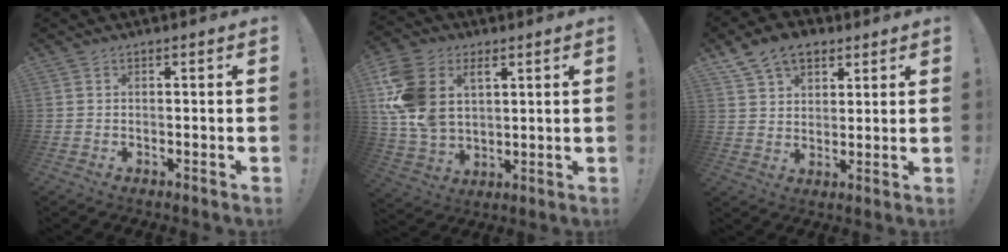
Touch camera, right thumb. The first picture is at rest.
{"total": 16.1, "force": [6.0, 11.0, 10.0], "torque": [-0.204, -0.028, 0.112]}
{"total": 10.3, "force": [6.5, 6.7, 4.4], "torque": [-0.083, -0.022, 0.129]}